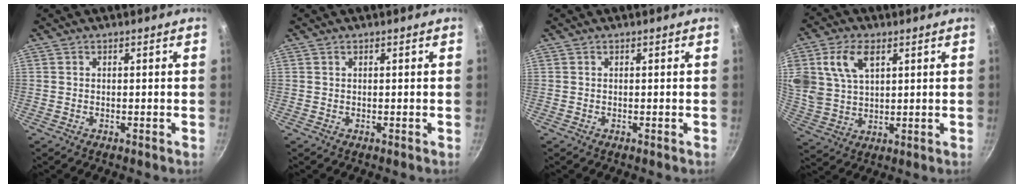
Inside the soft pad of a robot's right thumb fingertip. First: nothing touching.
{"total": 0.0}
{"total": 0.0}
{"total": 11.4, "force": [4.6, 7.2, 7.6], "torque": [-0.136, -0.010, 0.092]}